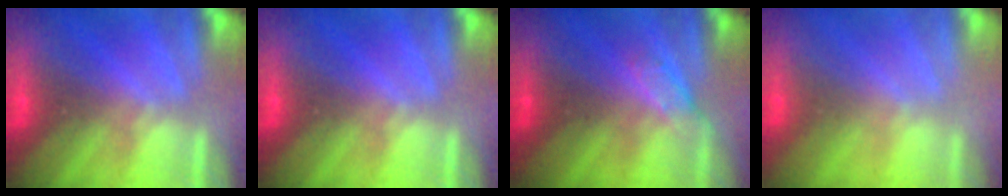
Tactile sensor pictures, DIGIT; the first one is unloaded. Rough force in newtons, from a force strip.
{"total": 0.0}
{"total": 2.9}
{"total": 2.8}